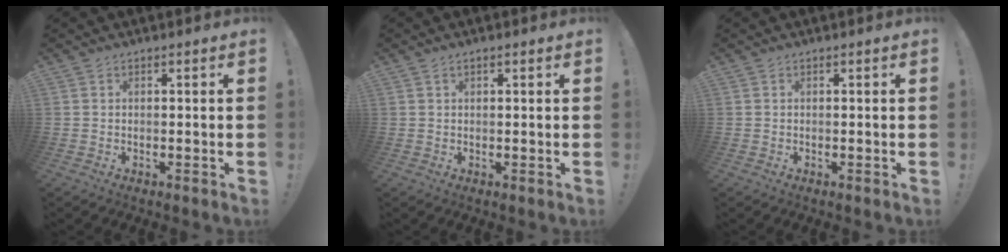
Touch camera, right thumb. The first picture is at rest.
{"total": 0.7, "force": [0.5, 0.3, 0.5], "torque": [-0.009, 0.000, 0.009]}
{"total": 0.0}